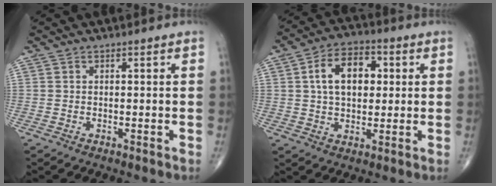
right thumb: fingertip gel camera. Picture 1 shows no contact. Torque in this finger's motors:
{"motor_torque": [0.43, 2.71, 1.04, -0.02, 0.12]}